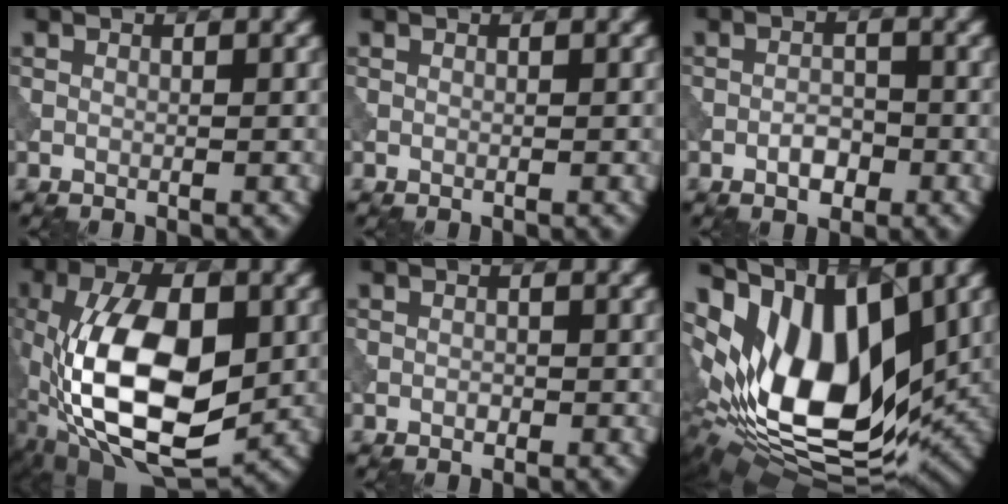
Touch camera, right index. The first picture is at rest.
{"total": 0.0}
{"total": 2.1, "force": [-1.0, 1.1, 1.4], "torque": [-0.021, 0.004, -0.021]}
{"total": 13.9, "force": [-2.1, 7.3, 11.6], "torque": [-0.224, -0.007, -0.039]}
{"total": 0.6, "force": [-0.2, 0.4, 0.3], "torque": [-0.004, 0.000, -0.005]}
{"total": 16.2, "force": [3.2, 8.8, 13.2], "torque": [-0.228, -0.003, 0.058]}